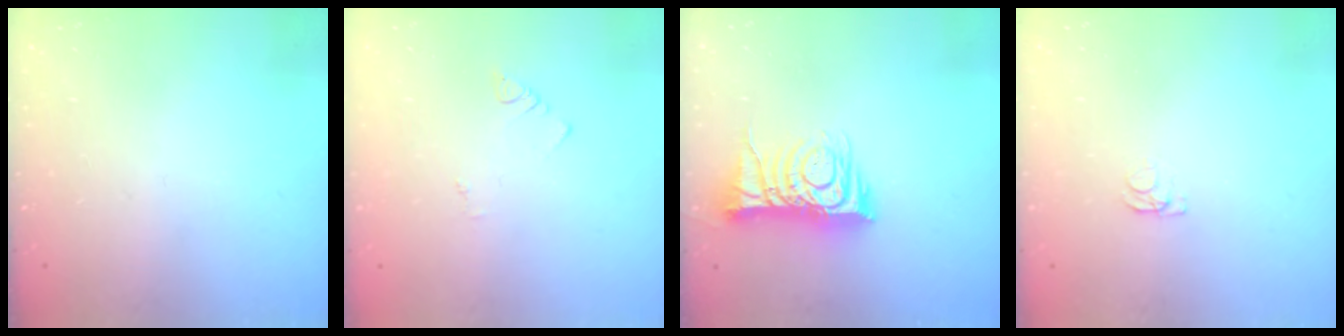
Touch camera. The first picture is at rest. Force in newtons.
{"total": 1.1, "press": 1.1, "slide": 0.3}
{"total": 10.8, "press": 10.8, "slide": 0.7}
{"total": 1.2, "press": 1.1, "slide": 0.3}